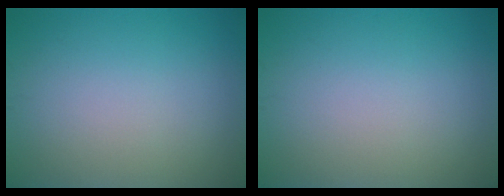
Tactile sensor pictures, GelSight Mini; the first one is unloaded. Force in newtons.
{"total": 0.0}